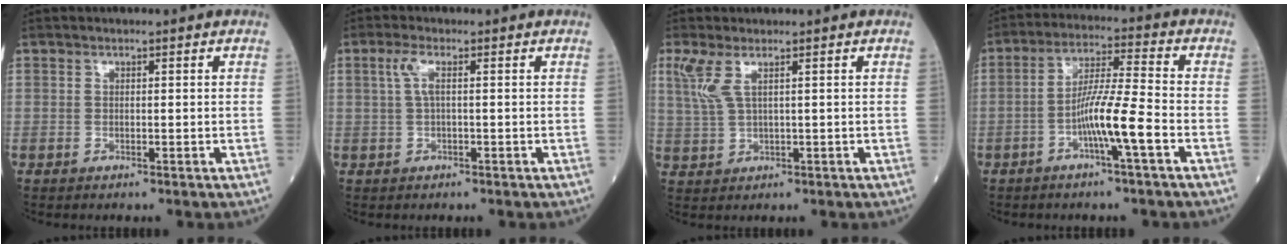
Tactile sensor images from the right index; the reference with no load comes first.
{"total": 2.5, "force": [0.6, 0.4, 2.4], "torque": [-0.059, 0.012, 0.014]}
{"total": 3.8, "force": [1.8, 0.7, 3.3], "torque": [-0.091, 0.008, 0.048]}
{"total": 8.4, "force": [-3.3, -0.6, 7.7], "torque": [-0.146, 0.006, -0.062]}